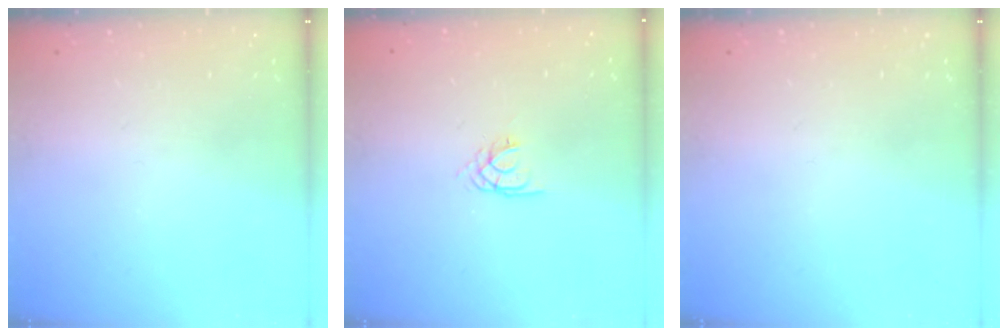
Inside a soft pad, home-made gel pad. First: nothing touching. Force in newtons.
{"total": 1.7, "press": 1.7, "slide": 0.1}
{"total": 0.0}